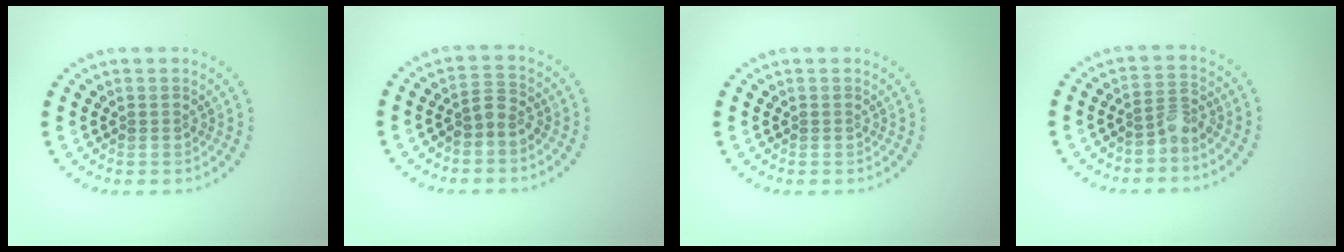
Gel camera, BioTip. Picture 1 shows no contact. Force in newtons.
{"total": 1.9, "press": 1.5, "slide": 1.2}
{"total": 0.0}
{"total": 2.1, "press": 1.5, "slide": 1.4}